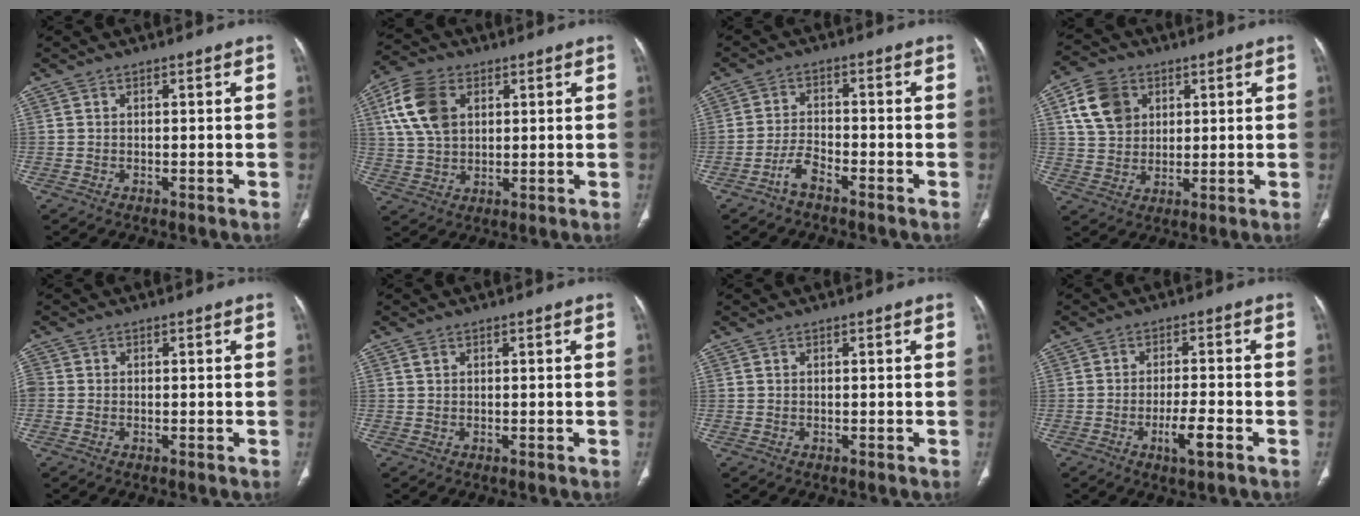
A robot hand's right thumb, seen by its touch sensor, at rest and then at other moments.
{"total": 11.3, "force": [3.6, 7.6, 7.6], "torque": [-0.142, 0.003, 0.071]}
{"total": 3.7, "force": [-2.9, 1.1, 2.1], "torque": [-0.045, 0.024, -0.057]}
{"total": 10.0, "force": [3.6, 7.9, 4.9], "torque": [-0.068, -0.004, 0.071]}
{"total": 1.6, "force": [-0.3, 1.2, 1.0], "torque": [-0.033, 0.000, -0.012]}
{"total": 0.6, "force": [0.4, 0.4, 0.3], "torque": [-0.005, 0.007, 0.008]}
{"total": 0.0}
{"total": 5.2, "force": [-2.4, 1.1, 4.5], "torque": [-0.083, 0.006, -0.043]}